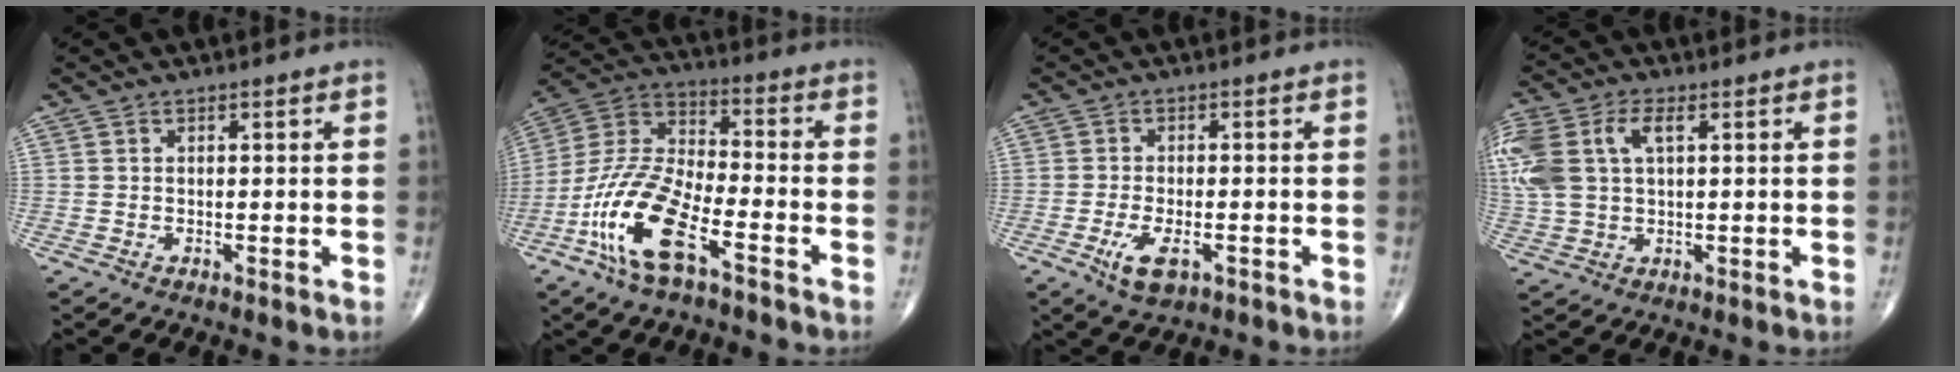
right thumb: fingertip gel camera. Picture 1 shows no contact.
{"total": 16.2, "force": [-8.0, 5.9, 12.8], "torque": [-0.272, 0.044, -0.156]}
{"total": 5.4, "force": [-2.3, 2.4, 4.2], "torque": [-0.079, 0.000, -0.035]}
{"total": 15.3, "force": [4.1, 9.1, 11.6], "torque": [-0.304, 0.022, 0.080]}